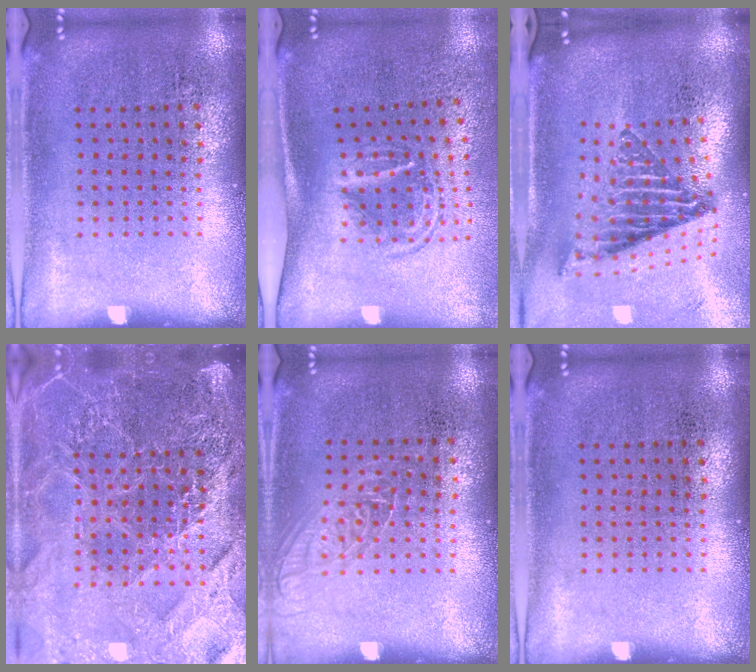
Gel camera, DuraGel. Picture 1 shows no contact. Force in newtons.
{"total": 1.8, "press": 1.2, "slide": 1.3}
{"total": 2.4, "press": 1.6, "slide": 1.8}
{"total": 5.3, "press": 4.8, "slide": 2.3}
{"total": 1.1, "press": 1.0, "slide": 0.5}
{"total": 0.0}